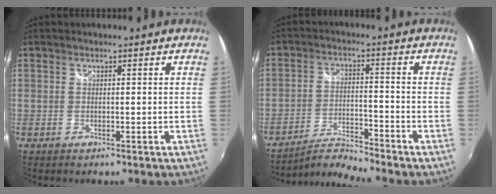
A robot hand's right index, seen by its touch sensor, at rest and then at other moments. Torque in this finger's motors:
{"motor_torque": [-0.01, -0.10, -0.06, 0.00]}